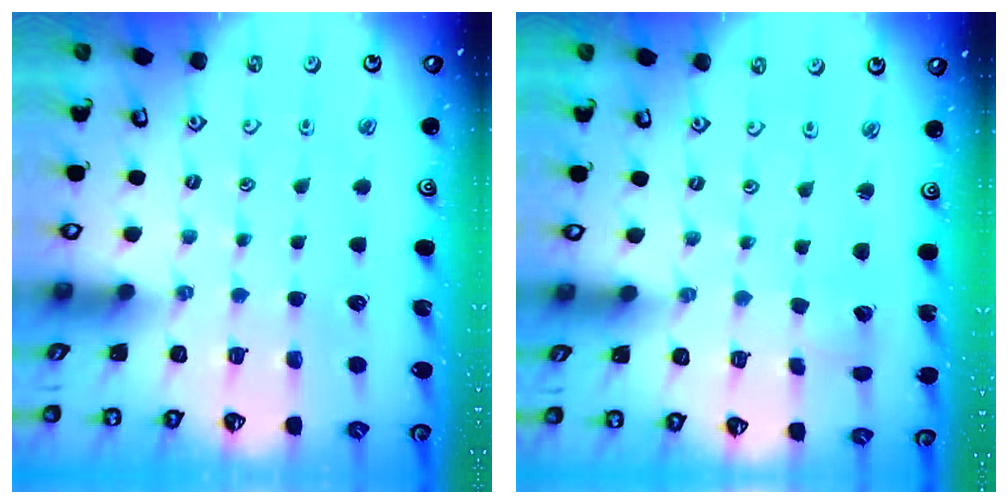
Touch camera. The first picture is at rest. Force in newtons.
{"total": 2.3, "press": 2.3, "slide": 0.2}